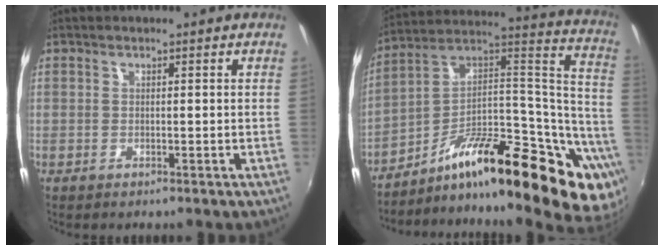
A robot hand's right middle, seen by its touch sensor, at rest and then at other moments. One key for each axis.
{"total": 28.6, "fx": -15.9, "fy": 8.2, "fz": 22.3, "tx": -0.274, "ty": 0.017, "tz": -0.252}